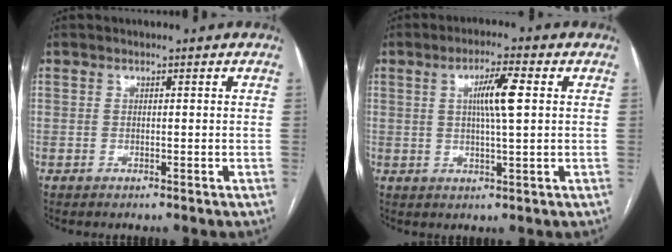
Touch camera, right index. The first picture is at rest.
{"total": 6.1, "force": [1.2, 0.3, 6.0], "torque": [-0.107, 0.003, 0.021]}